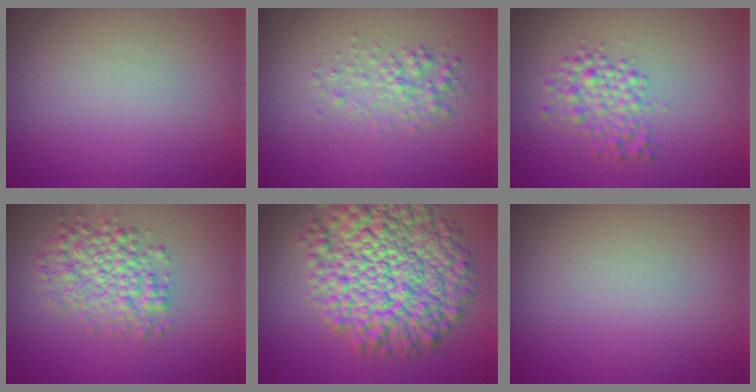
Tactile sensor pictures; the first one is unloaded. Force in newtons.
{"total": 2.1, "press": 2.1, "slide": 0.0}
{"total": 3.3, "press": 3.3, "slide": 0.1}
{"total": 4.6, "press": 4.6, "slide": 0.2}
{"total": 12.7, "press": 12.7, "slide": 0.4}
{"total": 0.0}